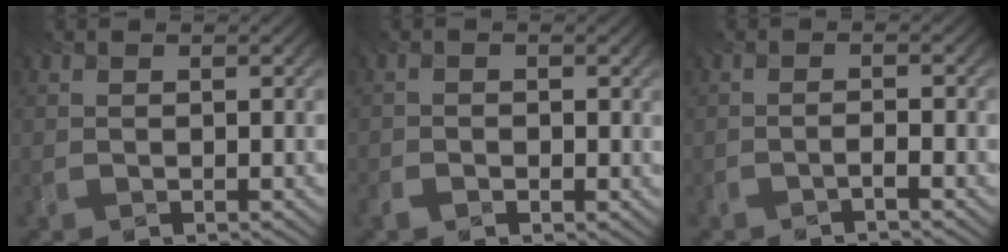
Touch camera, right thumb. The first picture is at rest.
{"total": 0.9, "force": [-0.7, 0.4, -0.5], "torque": [0.009, -0.001, -0.008]}
{"total": 2.0, "force": [-1.9, -0.3, 0.4], "torque": [-0.007, -0.003, -0.041]}